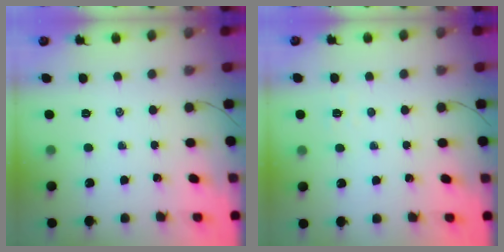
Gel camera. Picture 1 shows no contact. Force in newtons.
{"total": 2.6, "press": 2.6, "slide": 0.5}